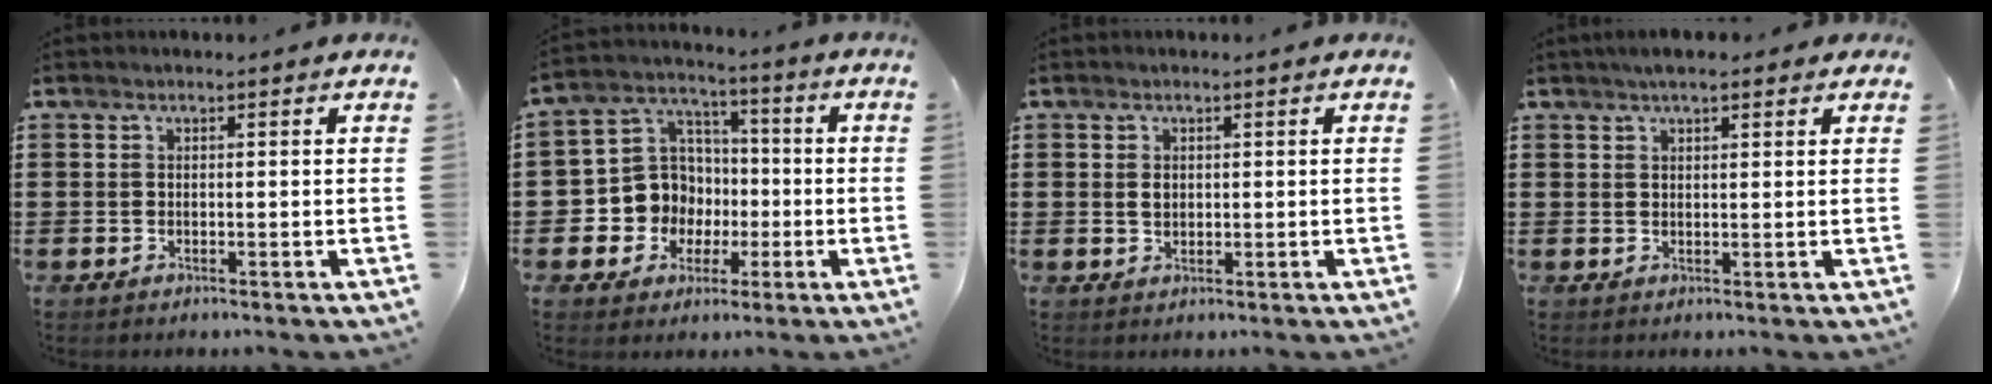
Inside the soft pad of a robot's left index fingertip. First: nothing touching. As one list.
[{"total": 9.3, "force": [-0.7, 9.1, 2.1], "torque": [-0.092, 0.002, -0.008]}, {"total": 1.4, "force": [0.4, 0.9, 1.0], "torque": [-0.022, 0.006, 0.007]}, {"total": 3.0, "force": [2.2, 0.9, 1.8], "torque": [-0.040, 0.007, 0.040]}]